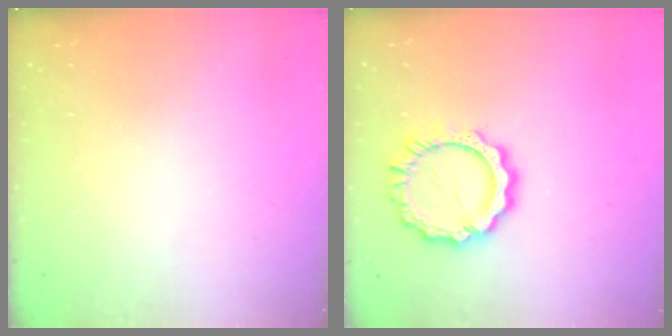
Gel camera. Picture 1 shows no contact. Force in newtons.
{"total": 11.3, "press": 11.2, "slide": 1.1}